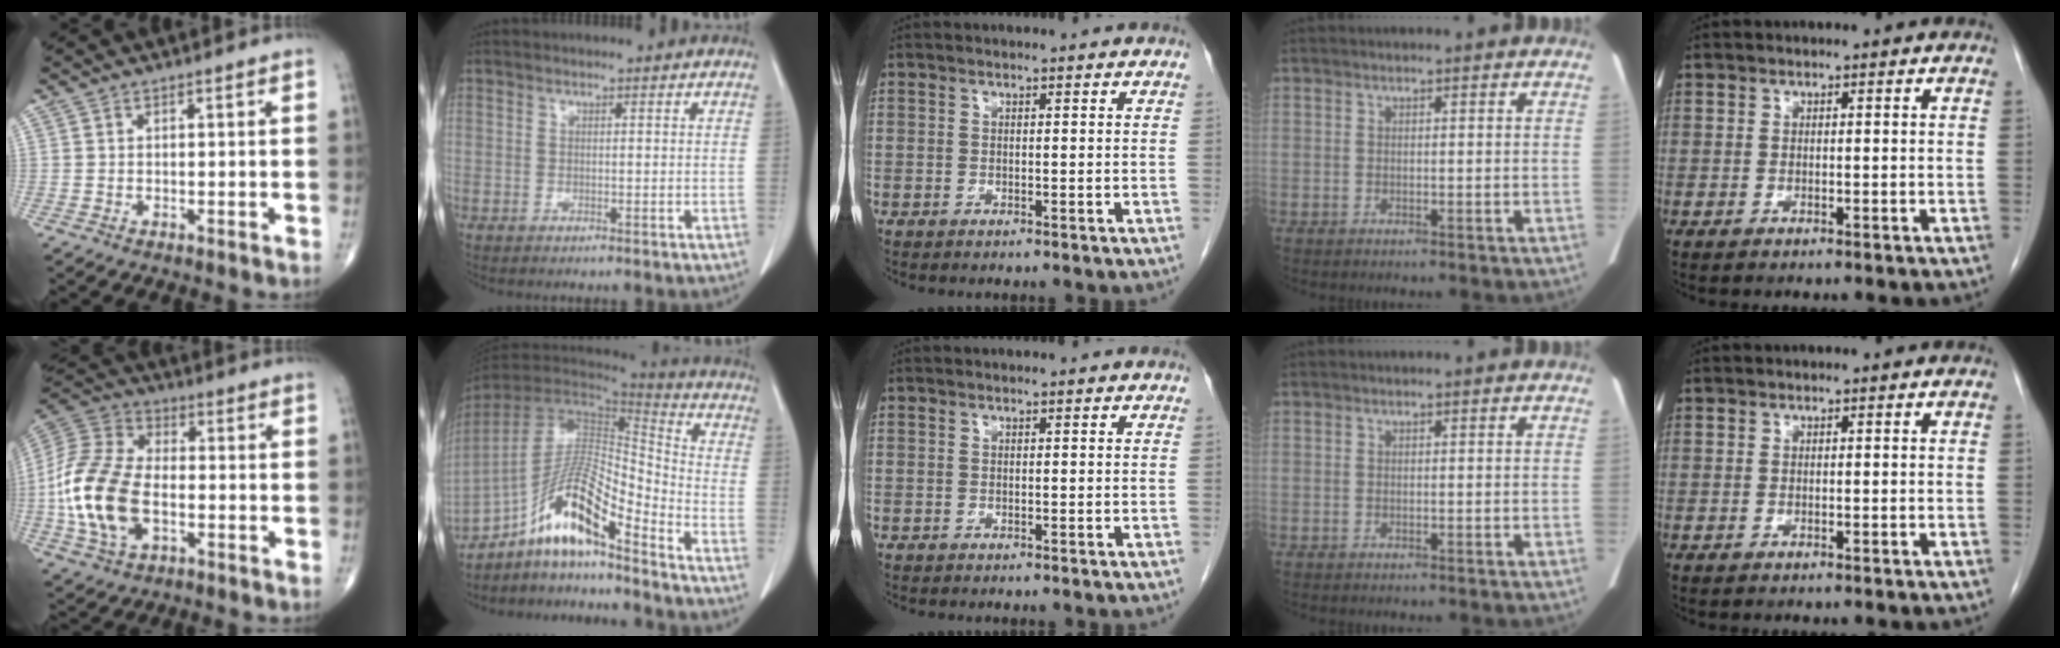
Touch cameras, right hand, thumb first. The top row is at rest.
{"thumb": {"total": 17.7, "force": [-3.3, 10.3, 14.0], "torque": [-0.298, 0.017, -0.063]}, "index": {"total": 14.0, "force": [-10.0, 1.4, 9.6], "torque": [-0.175, 0.012, -0.181]}}